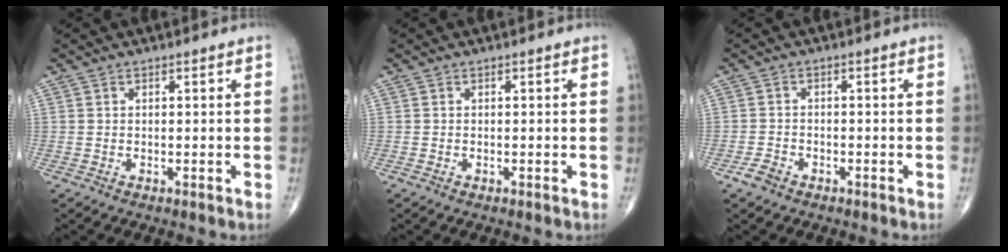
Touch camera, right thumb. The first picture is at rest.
{"total": 0.0}
{"total": 2.5, "force": [-1.7, 1.5, 1.0], "torque": [-0.024, 0.008, -0.030]}